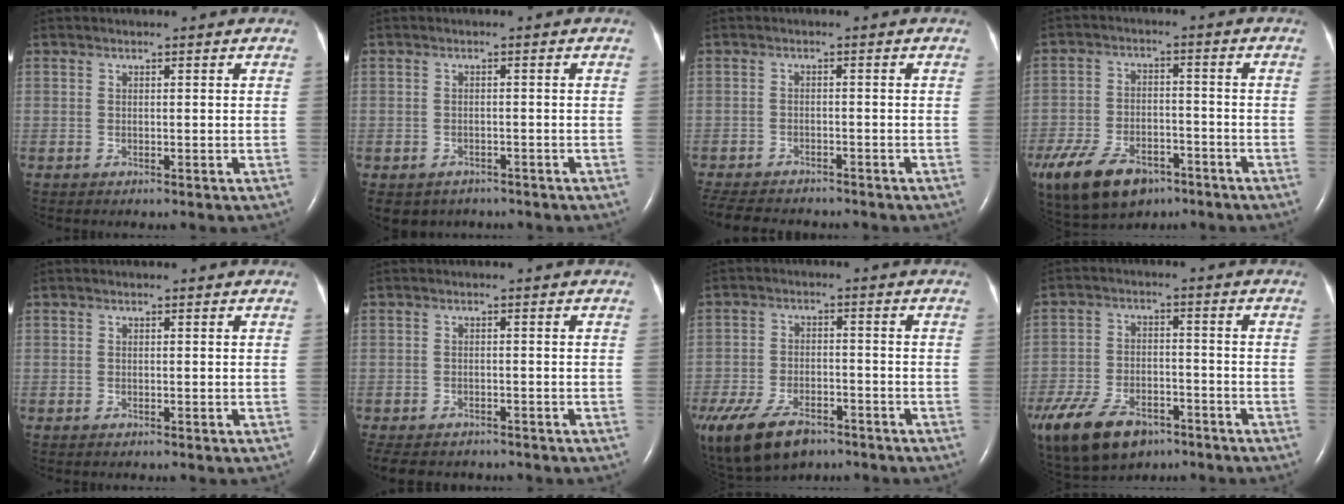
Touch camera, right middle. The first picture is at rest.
{"total": 4.6, "force": [-3.5, 2.9, 0.5], "torque": [-0.001, 0.006, -0.047]}
{"total": 10.6, "force": [-9.3, 3.3, 3.9], "torque": [-0.081, -0.012, -0.132]}
{"total": 15.4, "force": [-9.4, 8.6, 8.7], "torque": [-0.207, -0.012, -0.157]}
{"total": 0.0}
{"total": 8.8, "force": [-7.5, 3.5, 2.9], "torque": [-0.055, -0.006, -0.100]}
{"total": 17.8, "force": [-11.3, 9.6, 9.9], "torque": [-0.273, -0.032, -0.185]}
{"total": 18.6, "force": [-11.5, 10.4, 10.2], "torque": [-0.279, -0.023, -0.196]}